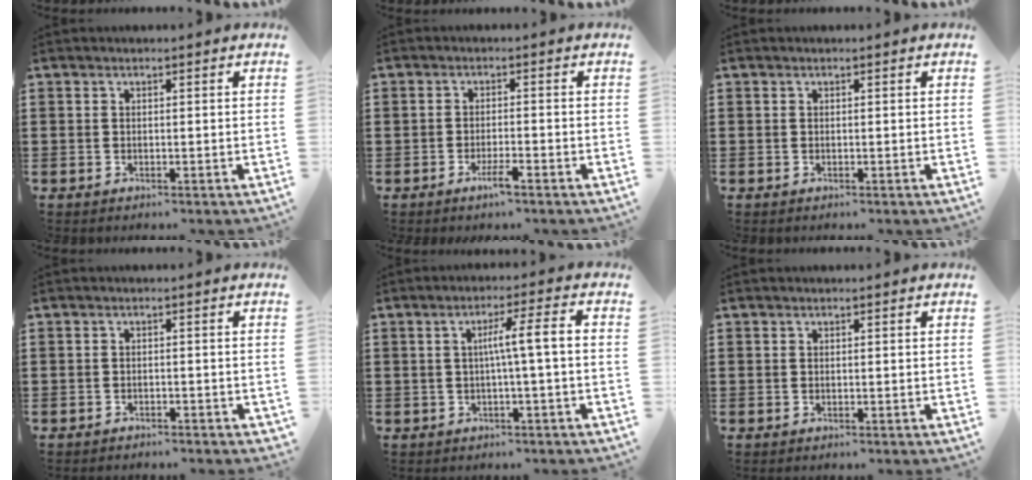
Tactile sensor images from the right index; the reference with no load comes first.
{"total": 2.7, "force": [-1.8, 0.4, 2.1], "torque": [-0.042, -0.001, -0.033]}
{"total": 0.0}
{"total": 0.9, "force": [-0.9, 0.3, 0.0], "torque": [-0.005, 0.002, -0.020]}
{"total": 5.0, "force": [-0.4, -0.1, 5.0], "torque": [-0.092, 0.000, -0.014]}
{"total": 0.0}